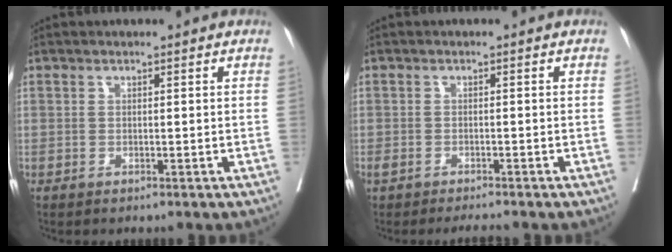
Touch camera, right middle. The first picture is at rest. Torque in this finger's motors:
{"motor_torque": [-0.02, -0.01, 0.04, 0.02]}